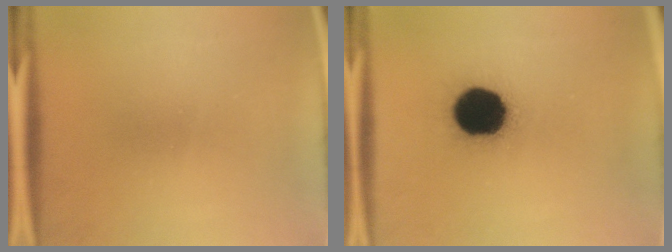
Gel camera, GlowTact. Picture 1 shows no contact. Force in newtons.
{"total": 18.5}